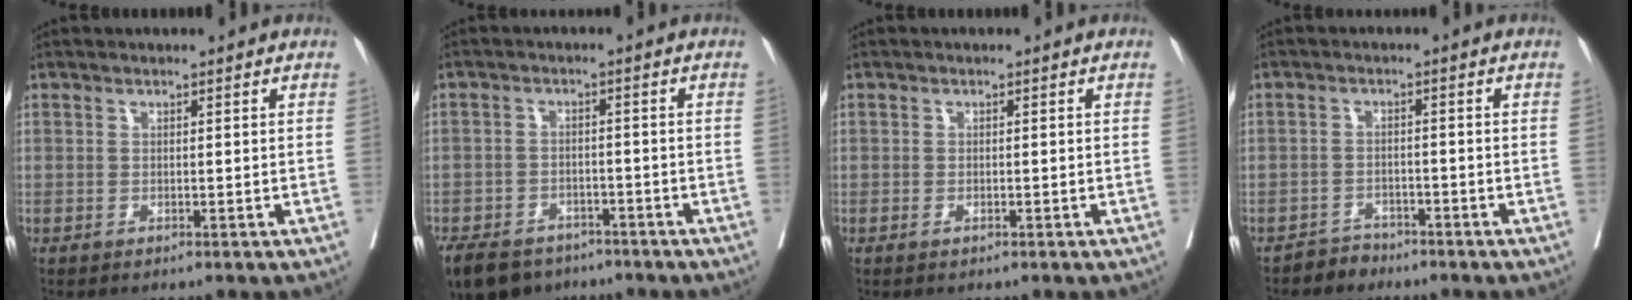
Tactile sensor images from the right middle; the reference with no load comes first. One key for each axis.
{"total": 11.4, "fx": -8.5, "fy": 6.4, "fz": 4.1, "tx": -0.088, "ty": -0.009, "tz": -0.123}
{"total": 0.7, "fx": -0.4, "fy": 0.3, "fz": 0.5, "tx": -0.010, "ty": 0.000, "tz": -0.005}
{"total": 2.4, "fx": -2.1, "fy": 1.0, "fz": -0.4, "tx": 0.005, "ty": 0.003, "tz": -0.036}